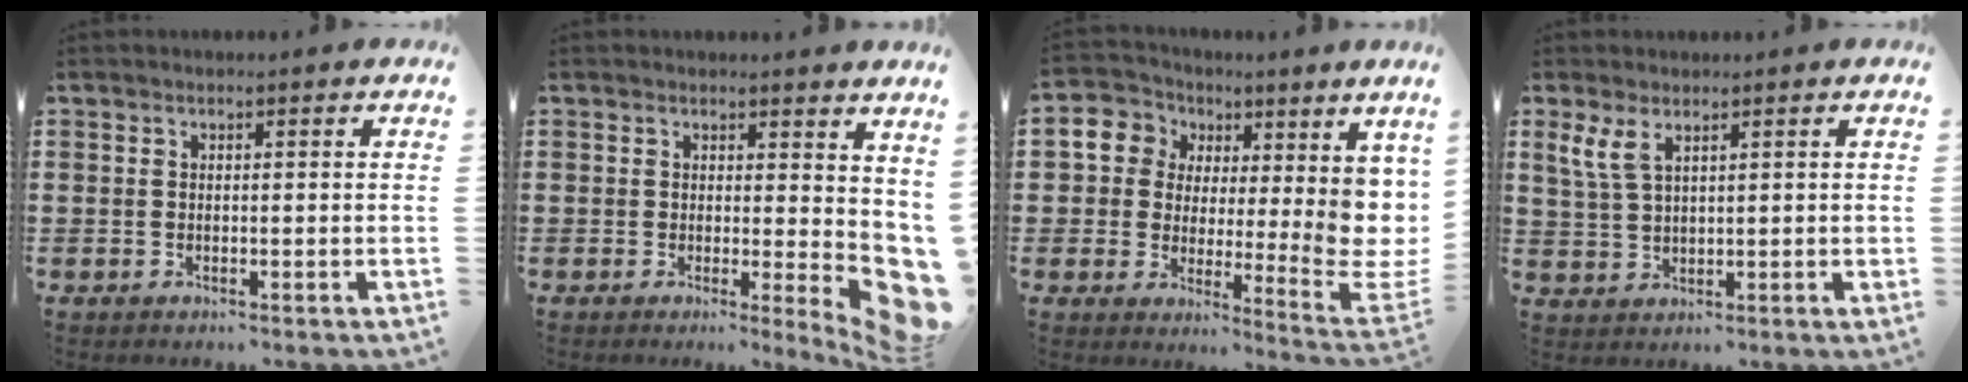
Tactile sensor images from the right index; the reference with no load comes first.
{"total": 3.7, "force": [0.7, 2.3, 2.8], "torque": [-0.031, -0.011, 0.012]}
{"total": 7.2, "force": [3.1, 6.1, 2.3], "torque": [-0.062, -0.030, 0.064]}
{"total": 3.6, "force": [2.0, 1.2, 2.8], "torque": [-0.069, 0.000, 0.034]}